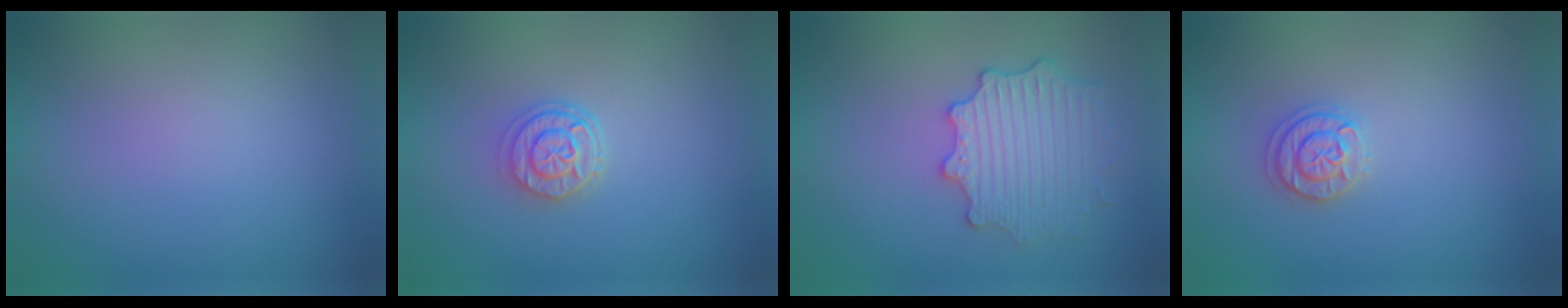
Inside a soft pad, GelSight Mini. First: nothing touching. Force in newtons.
{"total": 2.6, "press": 2.2, "slide": 1.5}
{"total": 3.6, "press": 3.6, "slide": 0.6}
{"total": 1.8, "press": 1.8, "slide": 0.1}